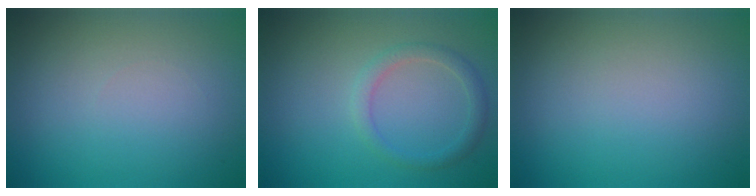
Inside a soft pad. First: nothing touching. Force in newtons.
{"total": 1.8, "press": 1.8, "slide": 0.0}
{"total": 0.0}